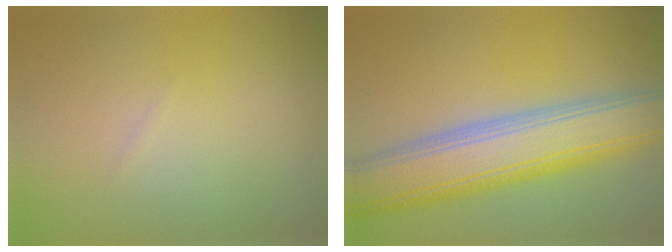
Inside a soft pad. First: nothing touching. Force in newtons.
{"total": 8.6, "press": 8.6, "slide": 0.3}